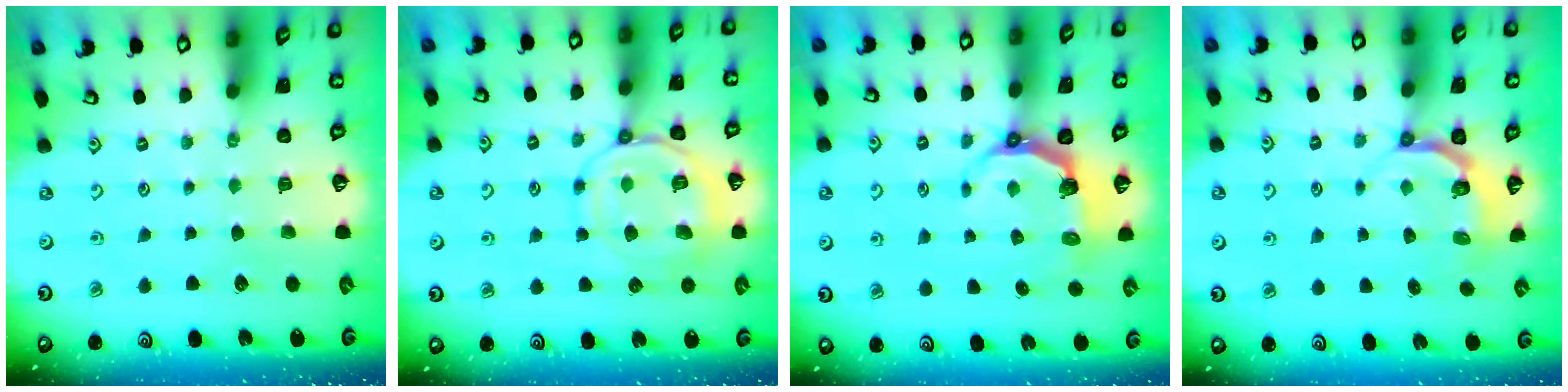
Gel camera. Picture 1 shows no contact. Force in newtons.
{"total": 11.1, "press": 11.1, "slide": 1.1}
{"total": 5.0, "press": 3.4, "slide": 3.7}
{"total": 4.5, "press": 3.7, "slide": 2.6}